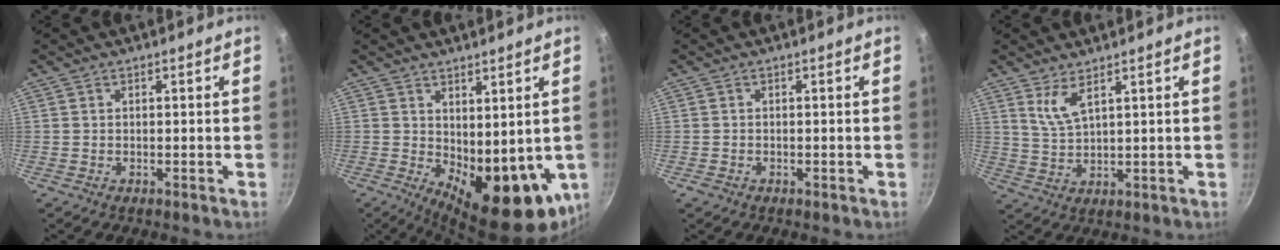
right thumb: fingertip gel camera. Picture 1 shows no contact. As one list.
[{"total": 16.9, "force": [-3.3, 7.4, 14.8], "torque": [-0.172, -0.023, -0.018]}, {"total": 0.8, "force": [-0.5, 0.6, 0.3], "torque": [-0.008, -0.001, -0.011]}, {"total": 4.4, "force": [2.7, 1.1, 3.2], "torque": [-0.069, -0.024, 0.066]}]